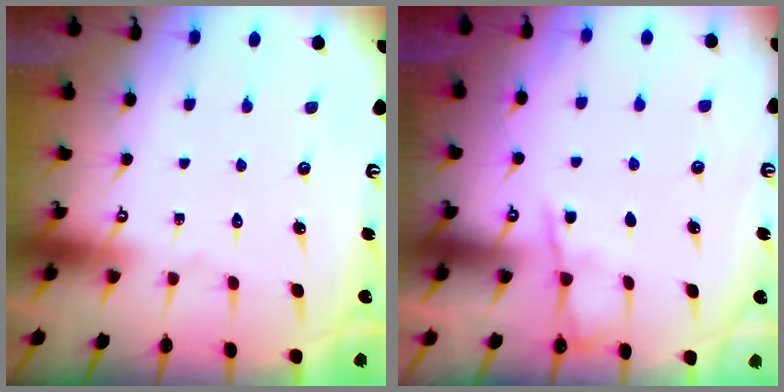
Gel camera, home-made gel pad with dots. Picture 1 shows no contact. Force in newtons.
{"total": 3.7, "press": 3.7, "slide": 0.5}